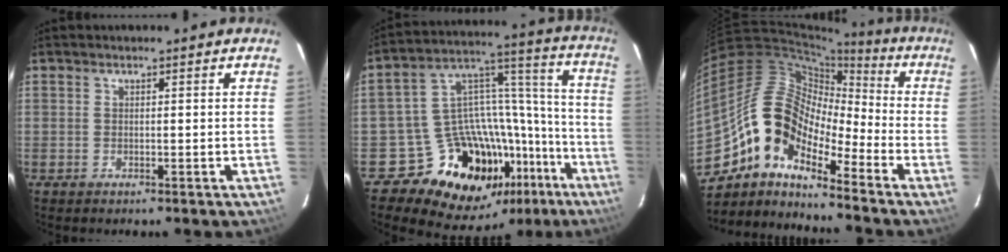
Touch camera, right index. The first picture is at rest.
{"total": 21.7, "force": [-12.9, 14.0, 10.4], "torque": [-0.152, 0.068, -0.181]}
{"total": 13.9, "force": [-8.7, 6.5, 8.6], "torque": [-0.141, 0.011, -0.181]}